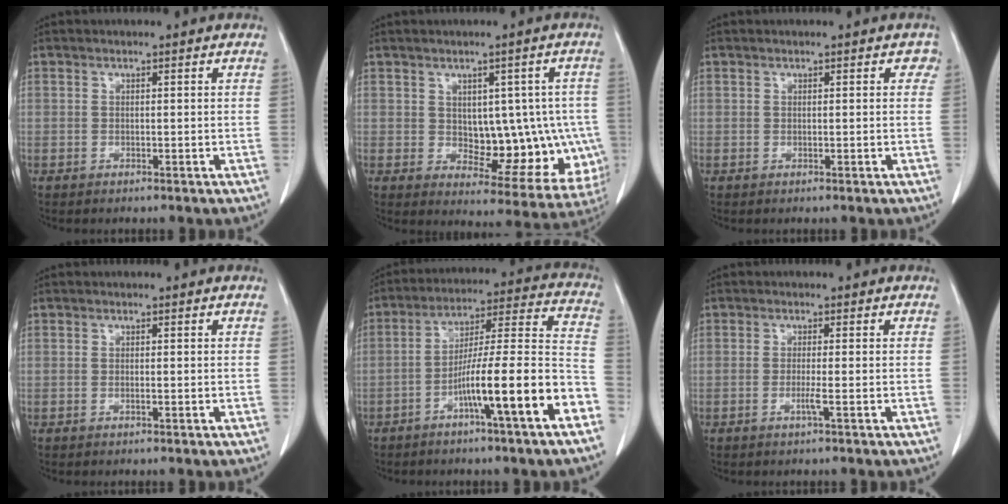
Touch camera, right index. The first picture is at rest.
{"total": 12.2, "force": [-0.2, 6.9, 10.0], "torque": [-0.105, 0.016, 0.023]}
{"total": 1.1, "force": [0.5, 0.9, 0.5], "torque": [0.006, 0.008, 0.000]}
{"total": 0.0}
{"total": 15.5, "force": [-7.1, -0.3, 13.7], "torque": [-0.218, 0.012, -0.114]}
{"total": 1.5, "force": [-0.6, -0.4, 1.3], "torque": [-0.027, -0.002, -0.012]}